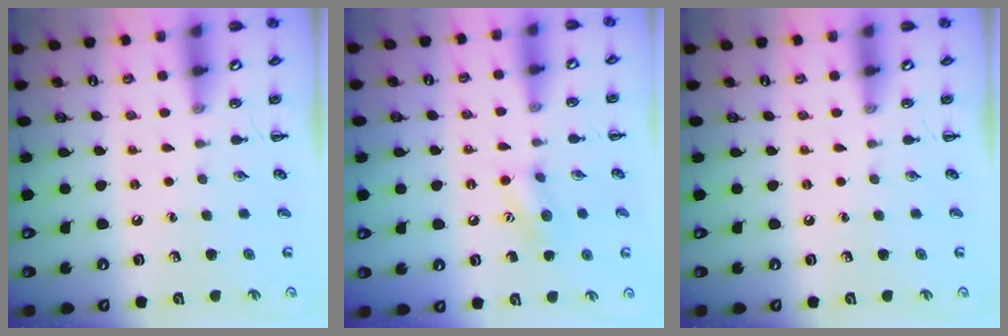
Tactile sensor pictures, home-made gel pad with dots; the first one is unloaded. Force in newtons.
{"total": 8.8, "press": 8.7, "slide": 1.3}
{"total": 0.0}